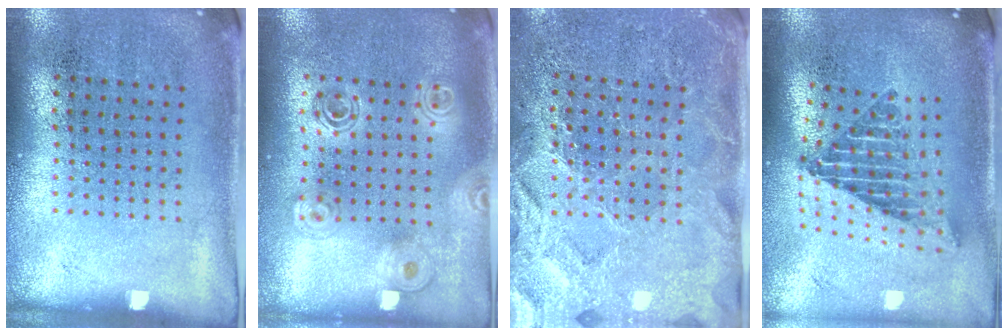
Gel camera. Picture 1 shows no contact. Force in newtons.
{"total": 1.6, "press": 1.4, "slide": 0.8}
{"total": 3.6, "press": 3.5, "slide": 1.2}
{"total": 2.4, "press": 1.7, "slide": 1.7}